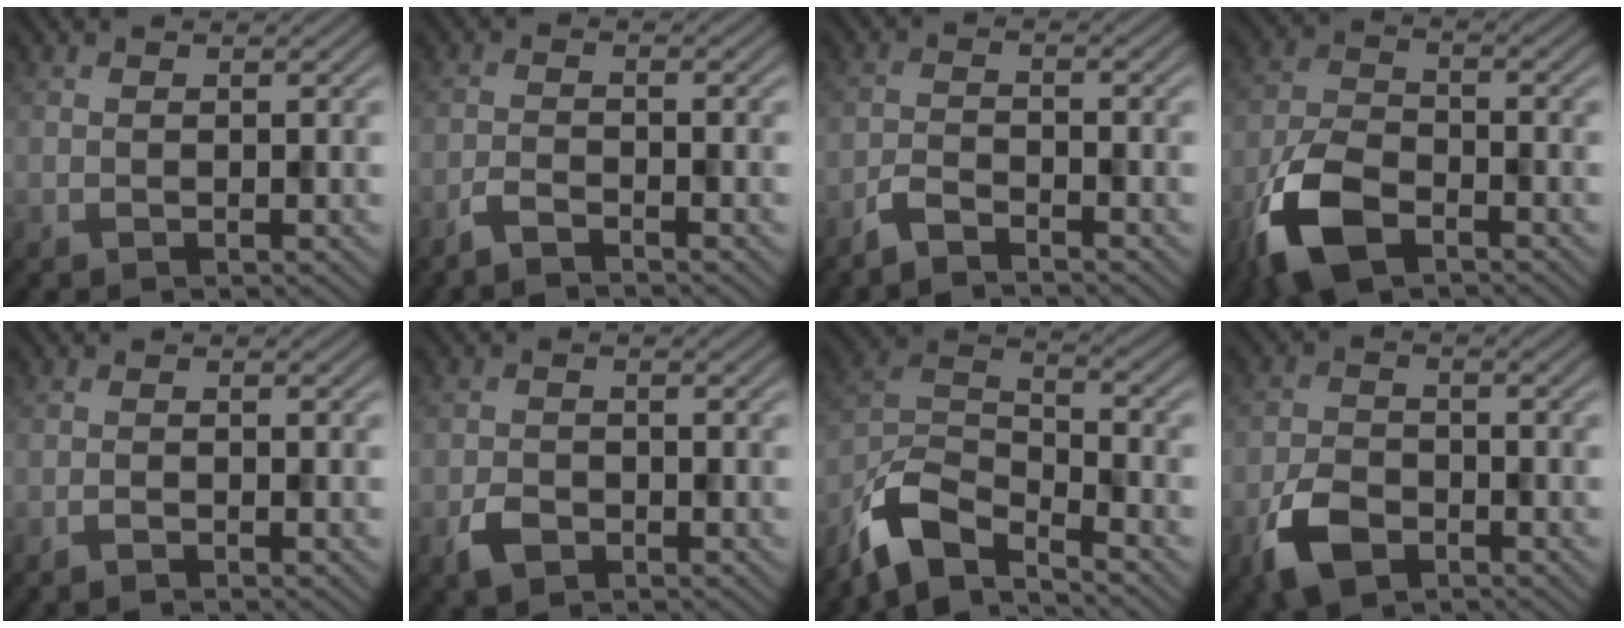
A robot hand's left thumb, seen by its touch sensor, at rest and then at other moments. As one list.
[{"total": 2.3, "force": [-2.0, 0.3, 1.1], "torque": [-0.023, -0.001, -0.048]}, {"total": 2.8, "force": [-2.5, 0.5, 1.2], "torque": [-0.027, -0.002, -0.060]}, {"total": 9.7, "force": [-5.6, 4.8, 6.3], "torque": [-0.144, -0.014, -0.122]}, {"total": 0.9, "force": [-0.8, 0.1, 0.4], "torque": [-0.007, 0.001, -0.016]}, {"total": 2.7, "force": [-1.6, 1.7, 1.3], "torque": [-0.029, -0.003, -0.036]}, {"total": 8.7, "force": [-6.8, 2.8, 4.6], "torque": [-0.093, -0.004, -0.155]}, {"total": 5.8, "force": [-3.4, 3.4, 3.3], "torque": [-0.071, -0.007, -0.076]}]